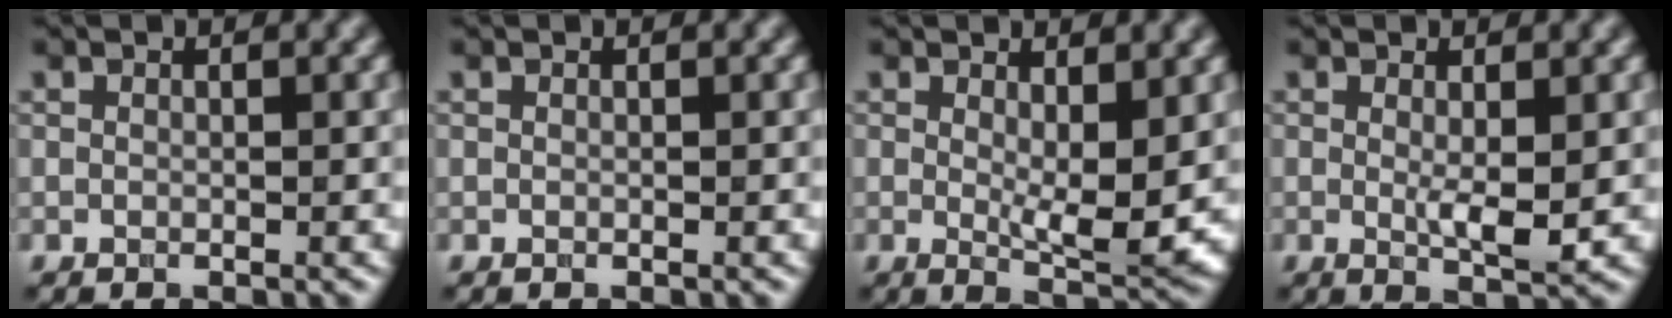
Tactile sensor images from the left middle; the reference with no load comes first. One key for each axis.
{"total": 0.0}
{"total": 4.7, "fx": 0.5, "fy": 1.3, "fz": 4.5, "tx": -0.071, "ty": -0.018, "tz": 0.012}
{"total": 2.6, "fx": 0.1, "fy": 0.5, "fz": 2.6, "tx": -0.043, "ty": -0.011, "tz": 0.005}